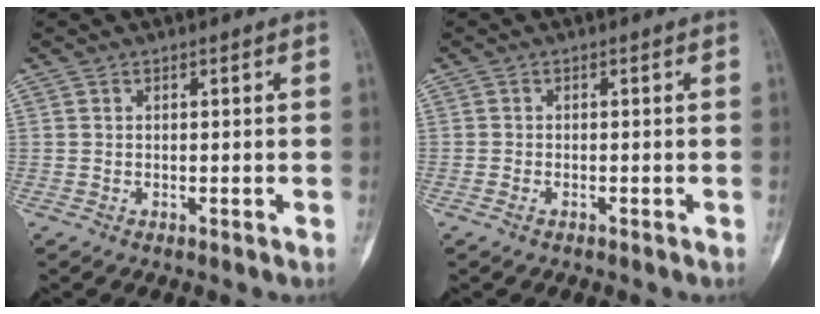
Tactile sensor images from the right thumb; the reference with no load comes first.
{"total": 0.8, "force": [-0.5, 0.3, 0.5], "torque": [-0.013, 0.002, -0.009]}